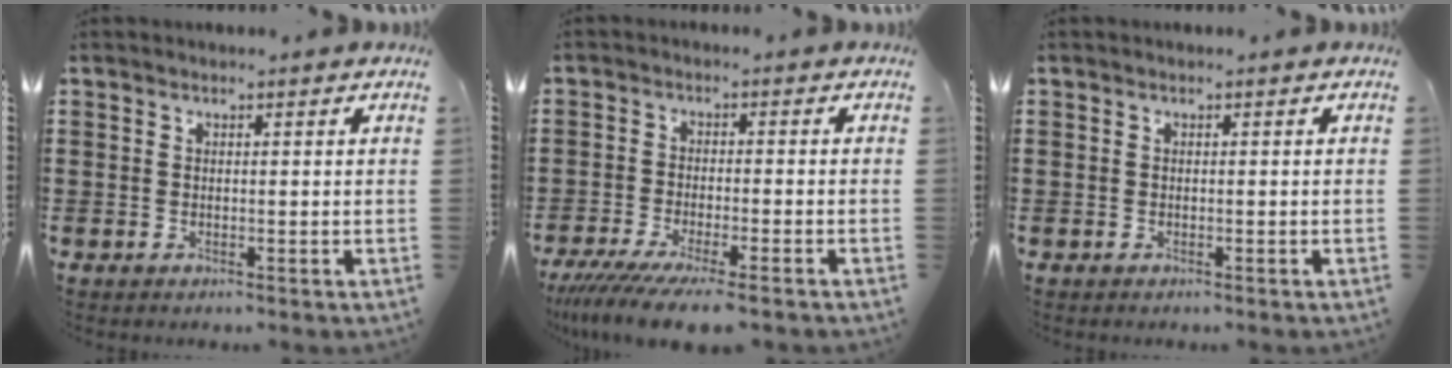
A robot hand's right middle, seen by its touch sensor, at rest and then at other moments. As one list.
[{"total": 5.9, "force": [-5.0, -0.1, 3.0], "torque": [-0.076, -0.028, -0.099]}, {"total": 0.0}]